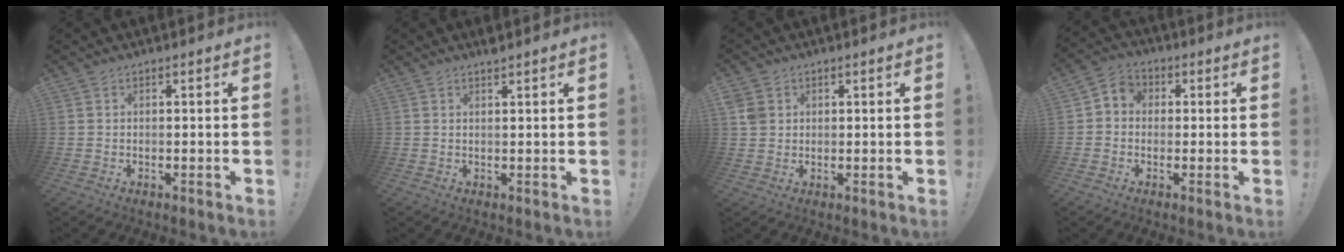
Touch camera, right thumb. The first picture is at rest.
{"total": 1.6, "force": [1.4, -0.3, 0.8], "torque": [-0.017, -0.005, 0.025]}
{"total": 3.9, "force": [1.5, 3.3, 1.3], "torque": [-0.020, 0.002, 0.032]}
{"total": 4.6, "force": [-1.0, 4.1, 1.9], "torque": [-0.041, 0.019, -0.012]}